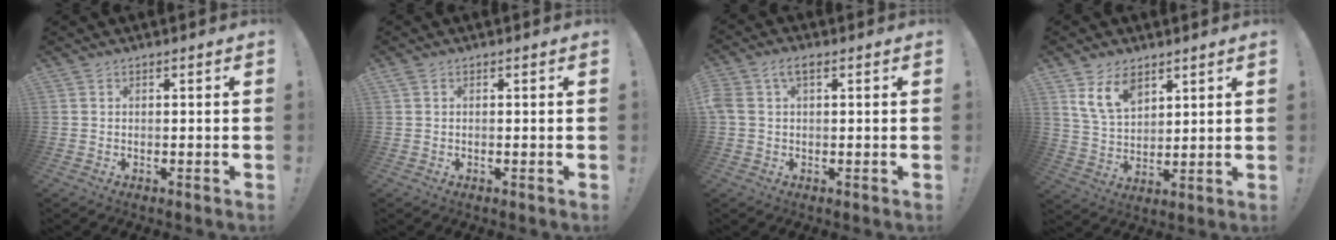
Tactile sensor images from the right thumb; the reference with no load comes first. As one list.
[{"total": 0.6, "force": [0.4, 0.4, 0.2], "torque": [-0.007, 0.003, 0.007]}, {"total": 4.2, "force": [1.3, 2.3, 3.3], "torque": [-0.074, 0.004, 0.025]}, {"total": 10.5, "force": [6.6, 6.2, 5.4], "torque": [-0.105, -0.025, 0.130]}]